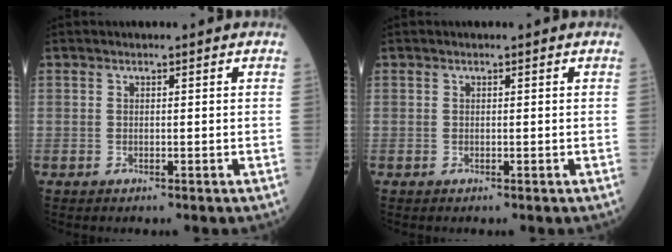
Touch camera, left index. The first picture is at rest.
{"total": 0.0}